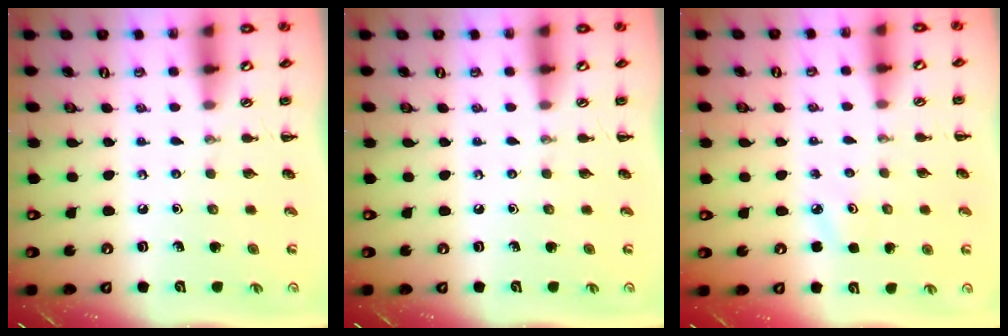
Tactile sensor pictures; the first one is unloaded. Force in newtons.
{"total": 0.0}
{"total": 2.7, "press": 2.5, "slide": 0.8}